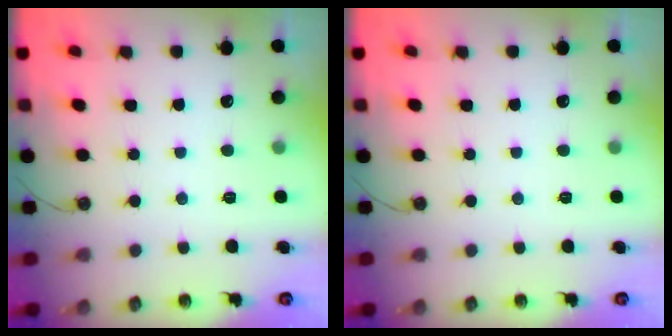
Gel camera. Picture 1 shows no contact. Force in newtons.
{"total": 0.0}